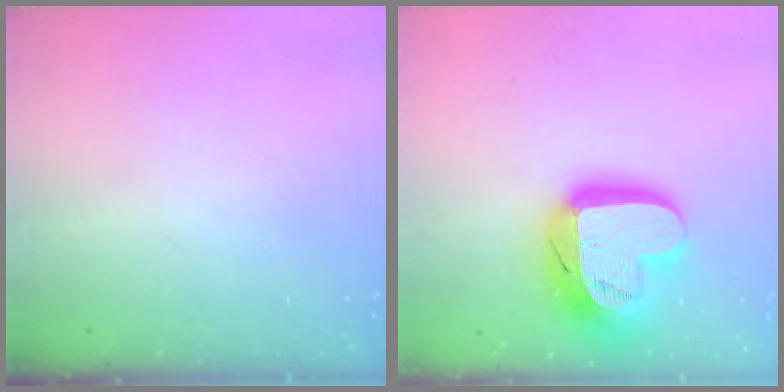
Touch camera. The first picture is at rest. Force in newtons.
{"total": 21.1, "press": 21.0, "slide": 1.7}